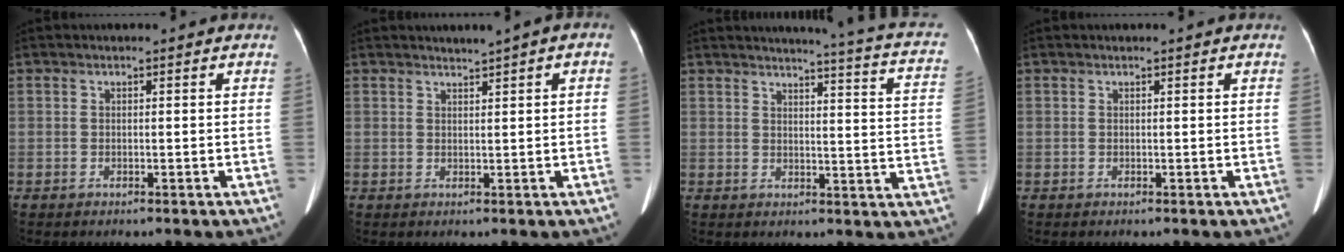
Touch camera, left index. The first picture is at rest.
{"total": 2.0, "force": [1.2, 0.2, 1.6], "torque": [-0.025, 0.012, 0.020]}
{"total": 15.1, "force": [12.6, 0.2, 8.3], "torque": [-0.109, -0.057, 0.121]}
{"total": 0.0}